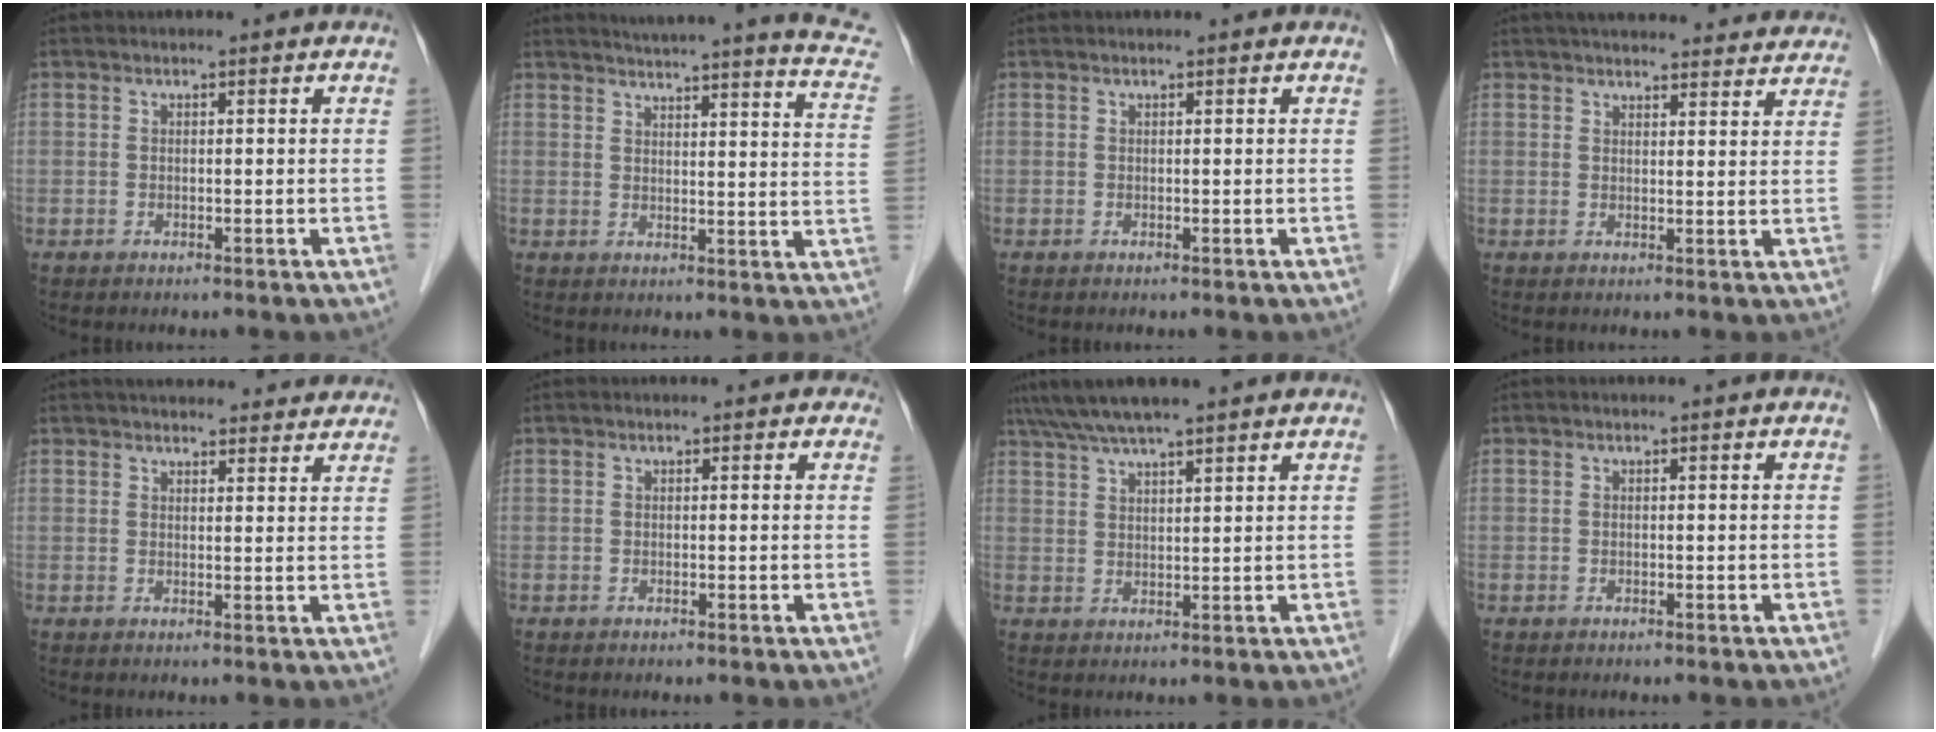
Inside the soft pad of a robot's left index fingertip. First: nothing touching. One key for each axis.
{"total": 19.3, "fx": 17.8, "fy": 0.3, "fz": 7.6, "tx": -0.098, "ty": -0.066, "tz": 0.193}
{"total": 0.7, "fx": 0.7, "fy": 0.1, "fz": 0.2, "tx": -0.005, "ty": 0.012, "tz": 0.008}
{"total": 21.8, "fx": 20.1, "fy": 4.5, "fz": 7.3, "tx": -0.096, "ty": 0.018, "tz": 0.244}
{"total": 17.8, "fx": 16.2, "fy": 4.1, "fz": 5.9, "tx": -0.065, "ty": 0.031, "tz": 0.198}
{"total": 0.8, "fx": 0.5, "fy": 0.6, "fz": 0.1, "tx": 0.007, "ty": -0.003, "tz": -0.001}
{"total": 9.9, "fx": 8.4, "fy": 0.9, "fz": 5.2, "tx": -0.089, "ty": 0.040, "tz": 0.128}
{"total": 0.0}